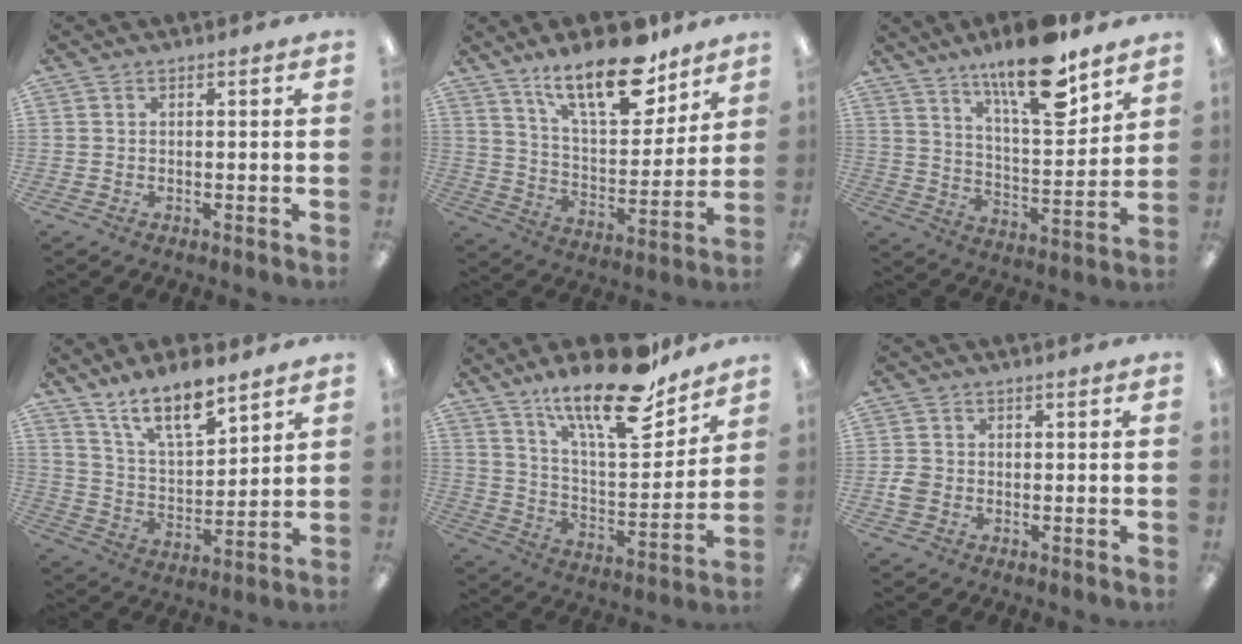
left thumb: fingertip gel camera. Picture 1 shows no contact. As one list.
[{"total": 20.1, "force": [13.7, 7.8, 12.5], "torque": [-0.196, -0.078, 0.229]}, {"total": 17.8, "force": [13.0, 5.0, 11.1], "torque": [-0.174, -0.078, 0.212]}, {"total": 12.9, "force": [10.5, 3.9, 6.3], "torque": [-0.119, -0.061, 0.189]}, {"total": 20.3, "force": [15.2, 6.0, 12.1], "torque": [-0.198, -0.103, 0.253]}, {"total": 2.8, "force": [-0.8, 2.3, 1.4], "torque": [-0.021, 0.007, -0.014]}]